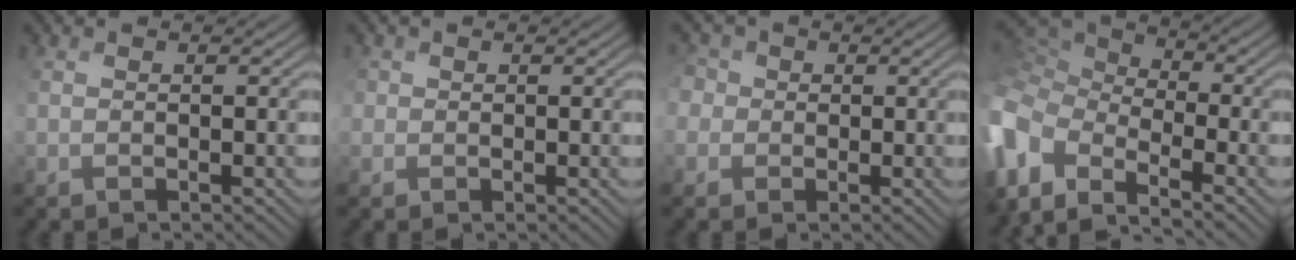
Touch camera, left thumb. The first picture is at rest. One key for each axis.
{"total": 1.7, "fx": 0.6, "fy": 1.6, "fz": 0.1, "tx": -0.008, "ty": 0.007, "tz": 0.005}
{"total": 4.2, "fx": 0.5, "fy": 3.9, "fz": 1.2, "tx": -0.053, "ty": 0.013, "tz": -0.019}
{"total": 11.3, "fx": -5.1, "fy": 6.4, "fz": 7.7, "tx": -0.236, "ty": -0.007, "tz": -0.088}